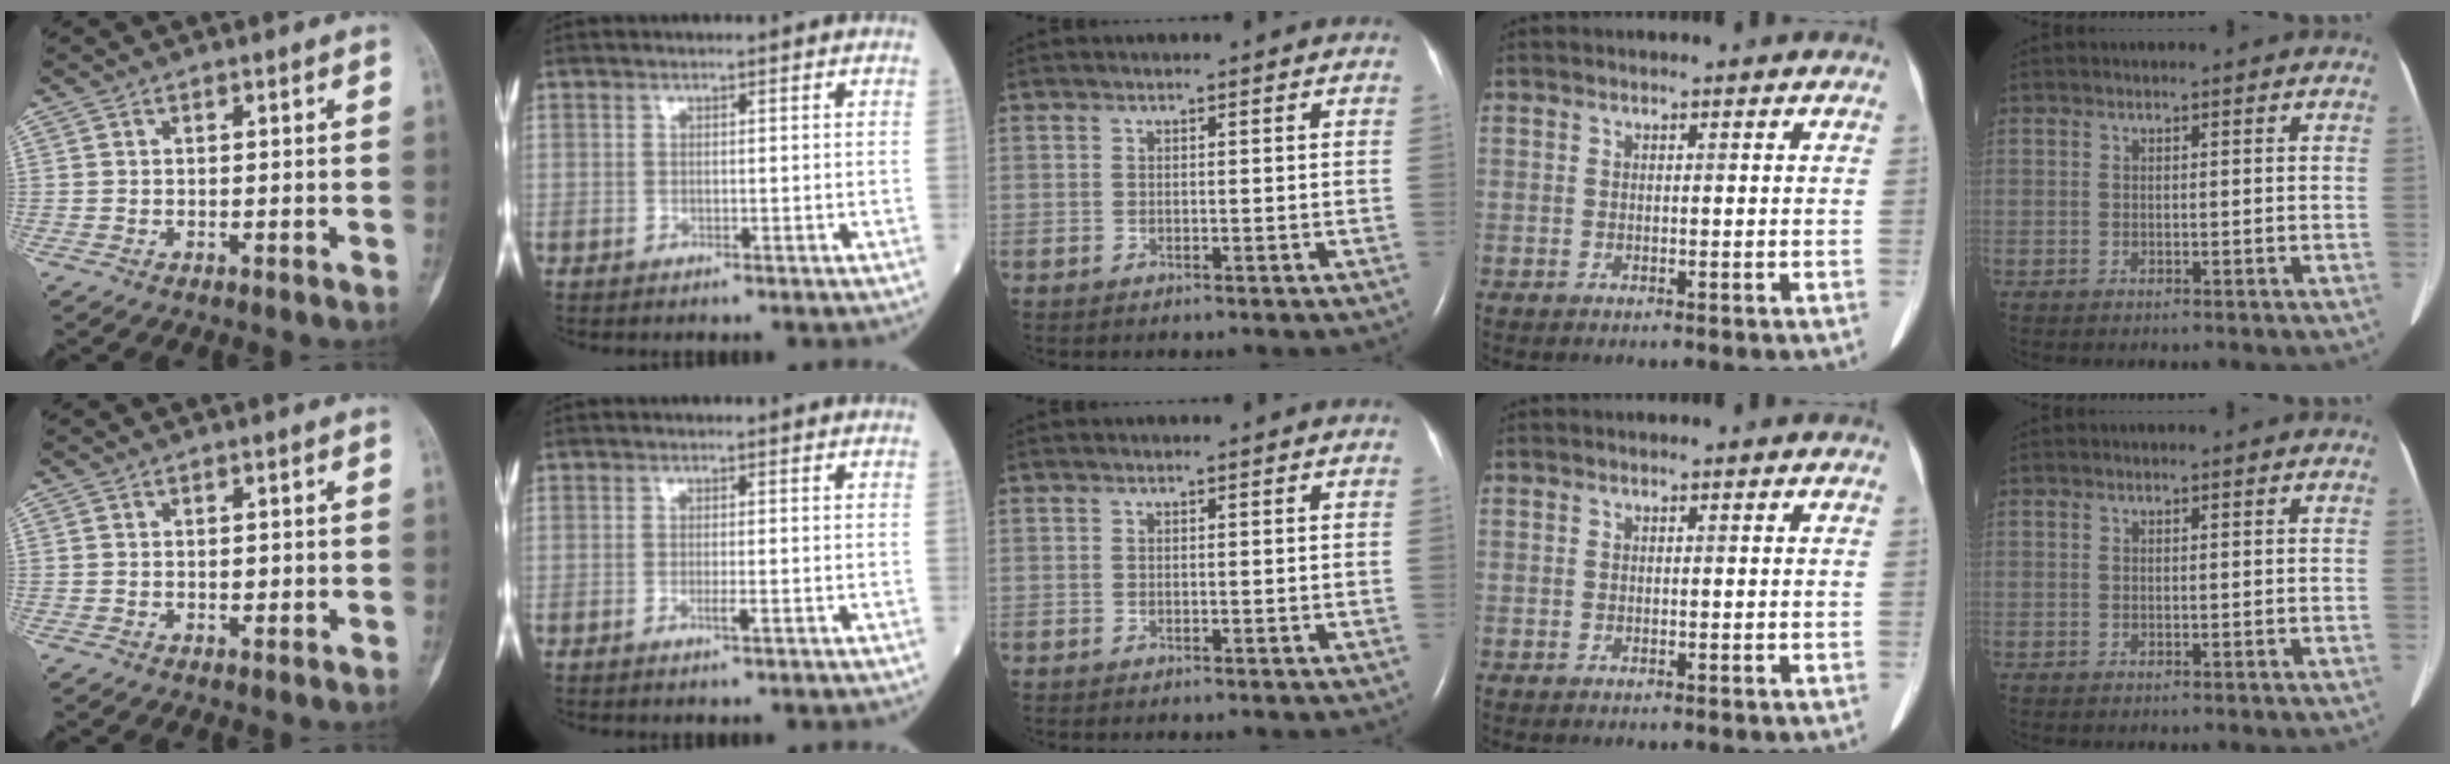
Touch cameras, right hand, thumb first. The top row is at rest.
{"thumb": {"total": 0.8, "force": [0.0, 0.5, 0.5], "torque": [-0.004, 0.000, 0.001]}, "index": {"total": 1.4, "force": [-0.5, 0.0, 1.3], "torque": [-0.024, -0.003, -0.010]}}